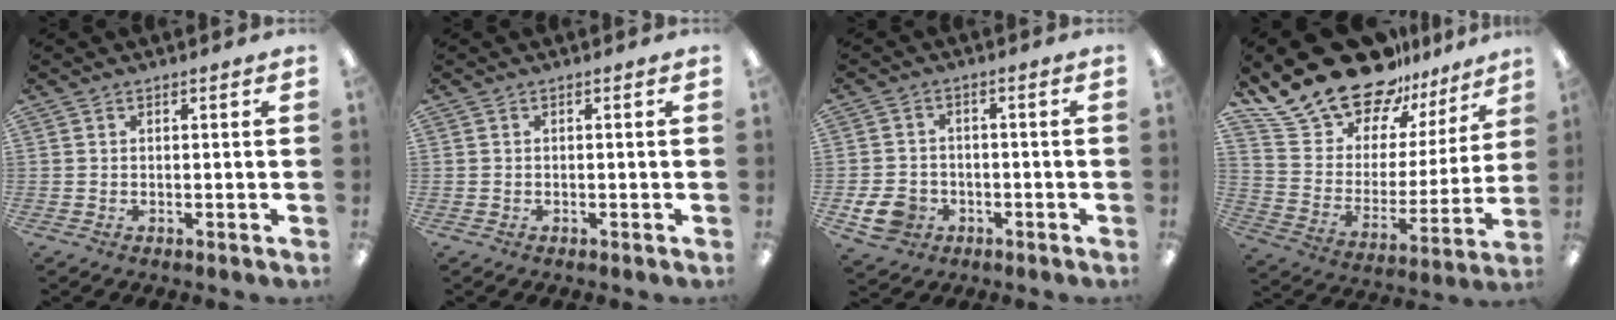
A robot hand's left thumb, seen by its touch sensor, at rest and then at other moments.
{"total": 0.0}
{"total": 6.6, "force": [-2.9, 5.1, 3.0], "torque": [-0.063, 0.008, -0.055]}
{"total": 22.3, "force": [18.5, 10.5, 6.7], "torque": [-0.123, -0.143, 0.342]}